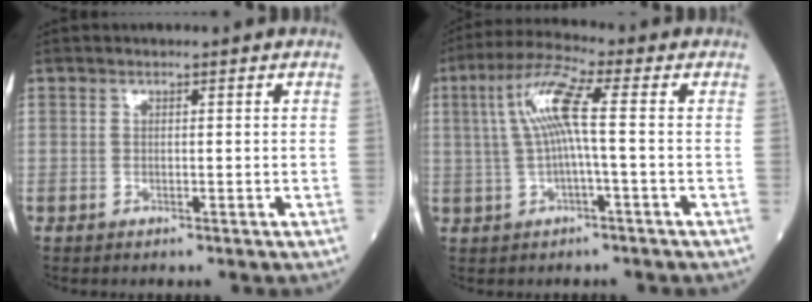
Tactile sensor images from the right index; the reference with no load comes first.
{"total": 8.1, "force": [0.9, 0.6, 8.1], "torque": [-0.167, 0.025, 0.015]}